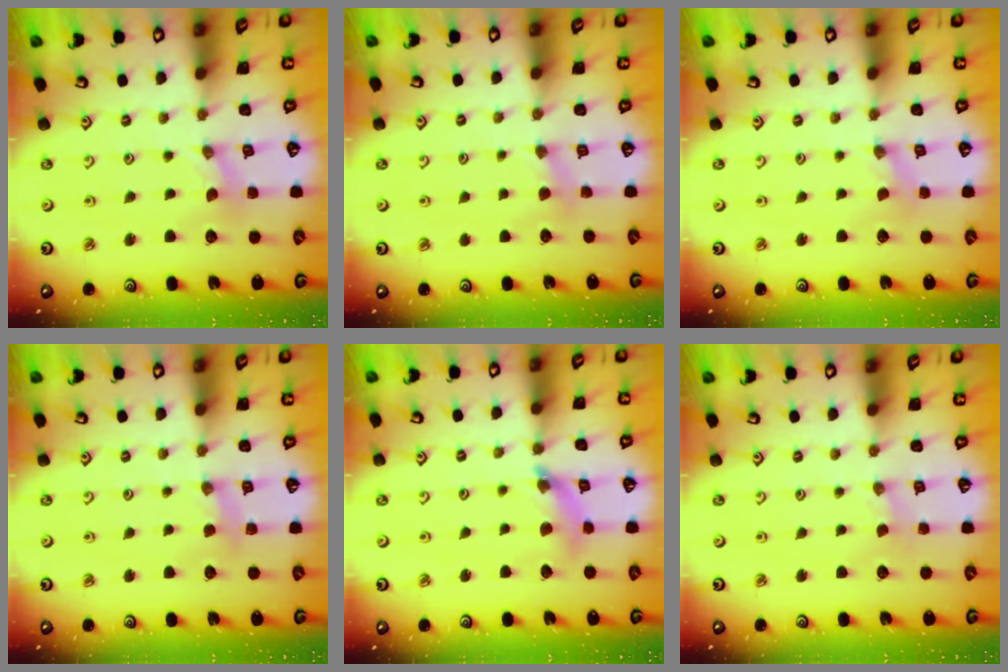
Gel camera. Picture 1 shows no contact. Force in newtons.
{"total": 2.7, "press": 2.7, "slide": 0.4}
{"total": 0.0}
{"total": 3.7, "press": 3.7, "slide": 0.6}
{"total": 8.3, "press": 8.3, "slide": 1.0}
{"total": 0.0}